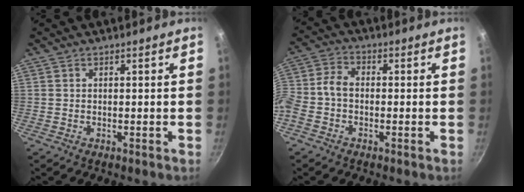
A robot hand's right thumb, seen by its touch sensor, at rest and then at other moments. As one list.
[{"total": 5.9, "force": [-1.9, 3.9, 4.0], "torque": [-0.092, 0.030, -0.053]}]